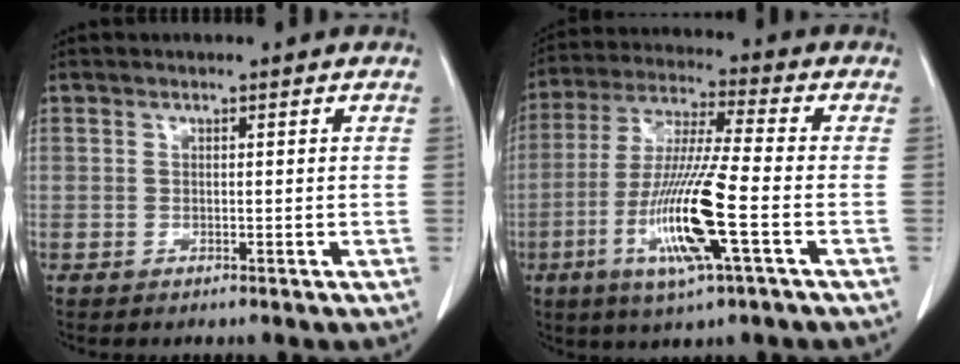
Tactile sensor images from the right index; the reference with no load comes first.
{"total": 14.3, "force": [-4.4, 0.2, 13.5], "torque": [-0.277, -0.017, -0.085]}